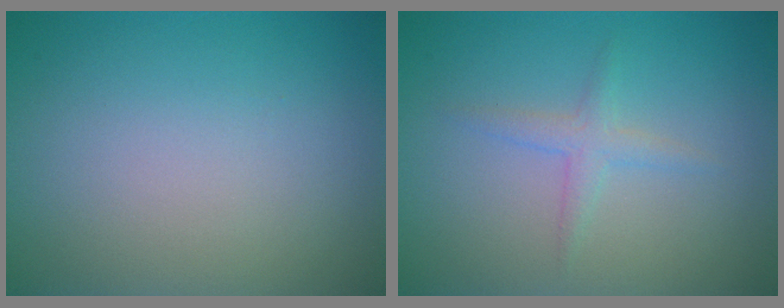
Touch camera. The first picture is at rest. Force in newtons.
{"total": 1.7, "press": 1.7, "slide": 0.1}